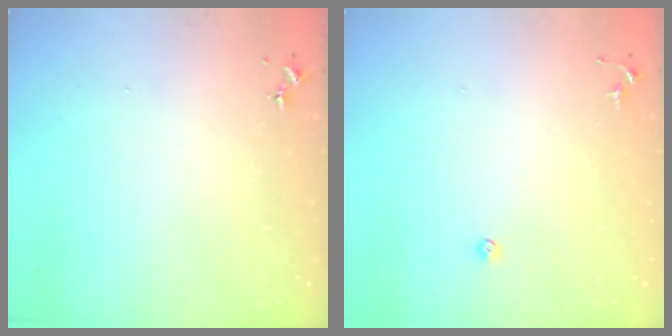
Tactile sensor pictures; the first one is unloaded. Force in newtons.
{"total": 3.4, "press": 3.3, "slide": 0.7}